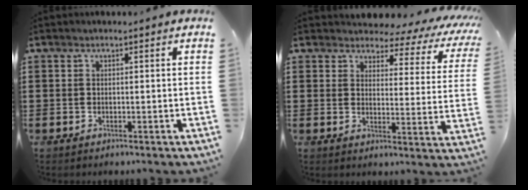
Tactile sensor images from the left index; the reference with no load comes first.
{"total": 3.8, "force": [3.3, 1.5, 1.2], "torque": [-0.030, -0.026, 0.047]}